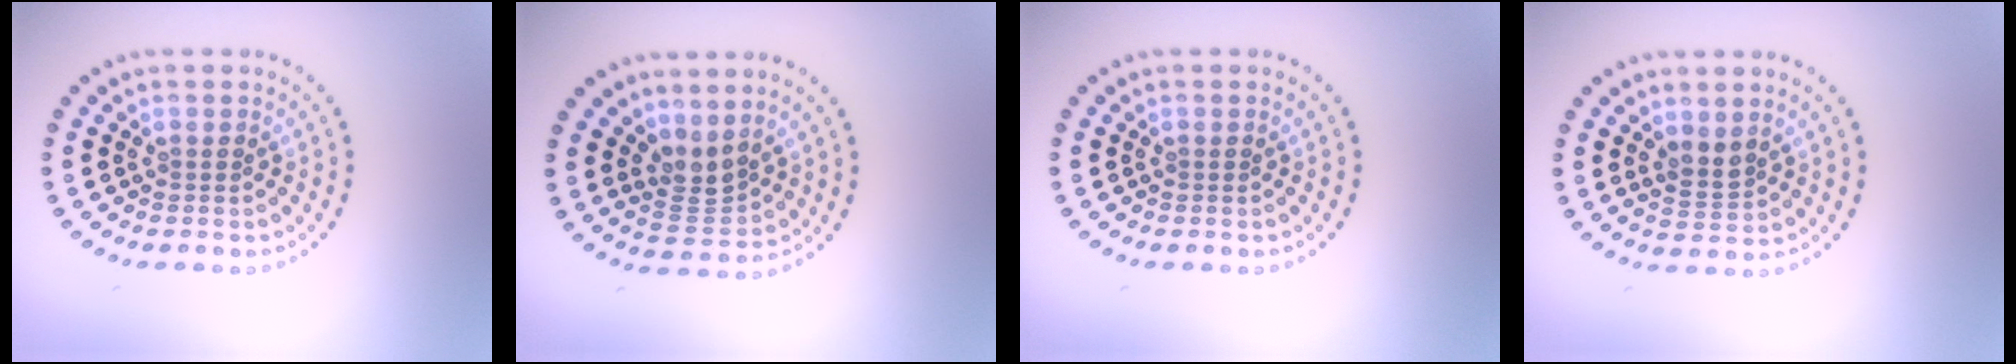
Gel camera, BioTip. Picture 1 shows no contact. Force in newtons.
{"total": 2.6, "press": 2.0, "slide": 1.6}
{"total": 0.0}
{"total": 1.9, "press": 1.6, "slide": 1.0}